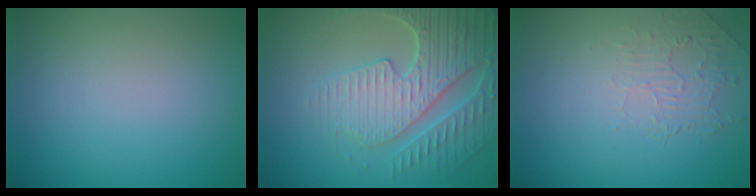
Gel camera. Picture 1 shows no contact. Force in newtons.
{"total": 6.4, "press": 5.4, "slide": 3.5}
{"total": 2.0, "press": 0.6, "slide": 1.9}